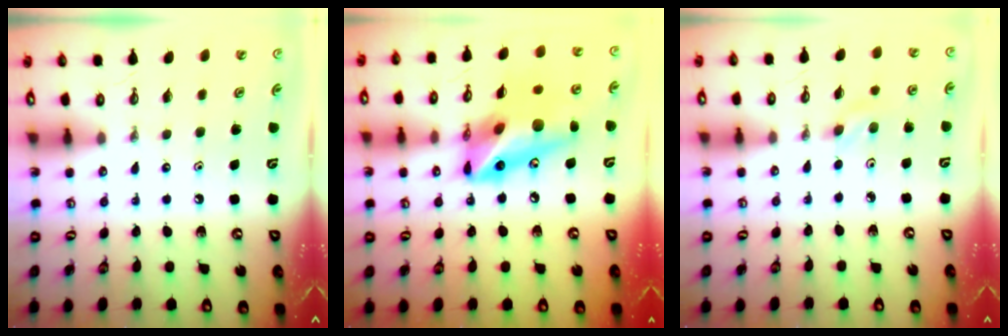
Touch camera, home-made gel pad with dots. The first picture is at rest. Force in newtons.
{"total": 17.3, "press": 17.0, "slide": 3.2}
{"total": 3.2, "press": 2.9, "slide": 1.5}